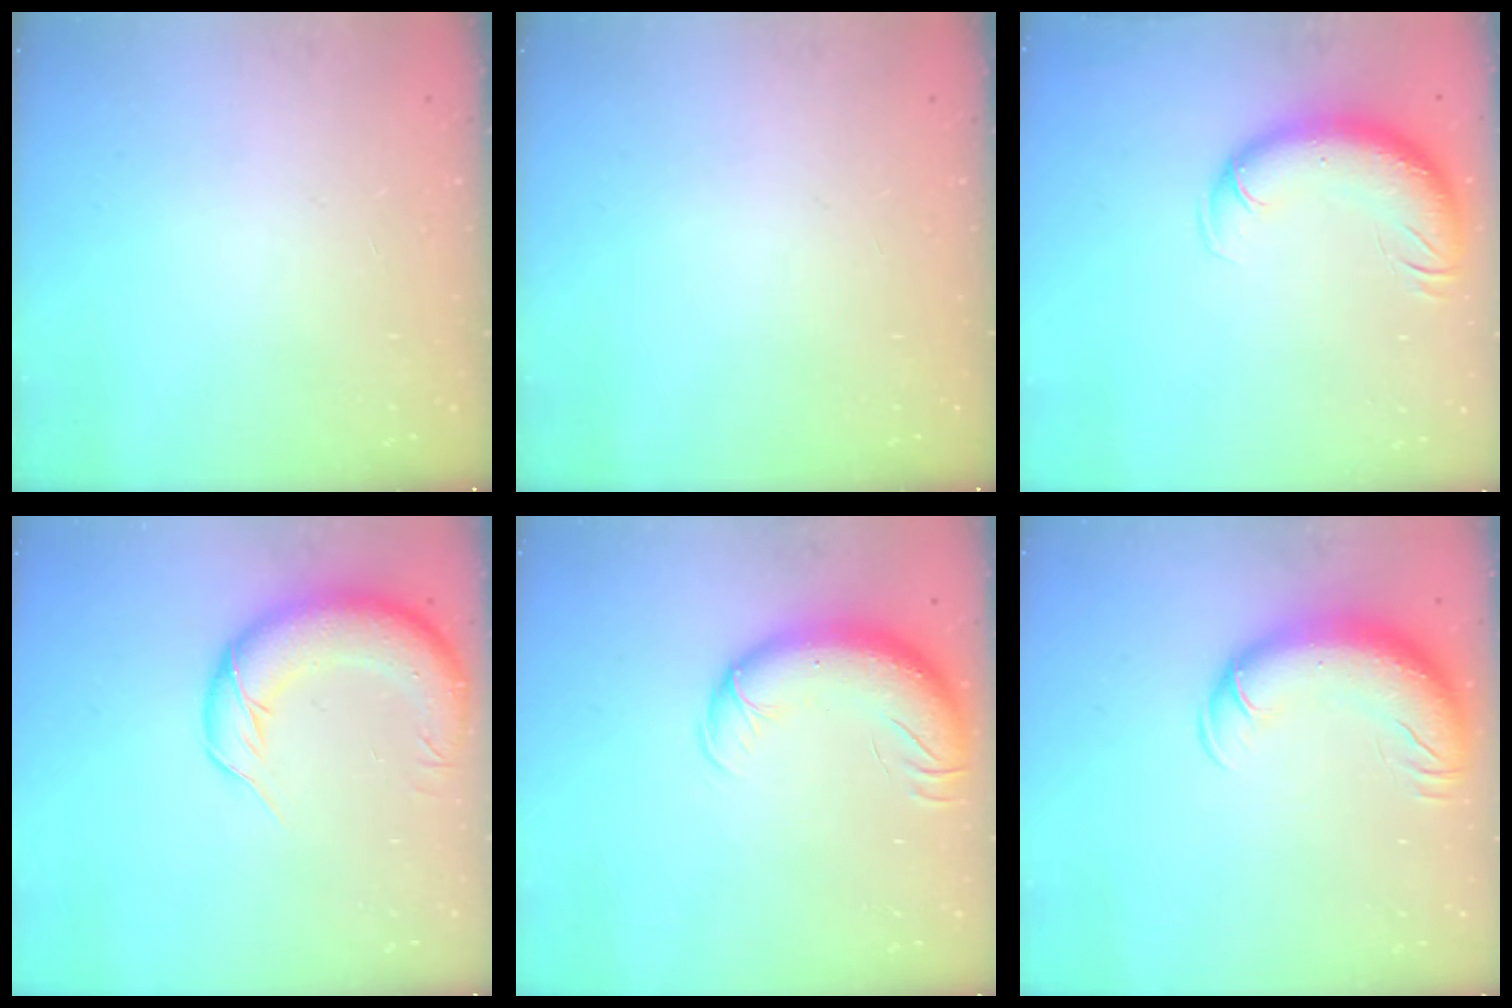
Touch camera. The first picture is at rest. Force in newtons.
{"total": 0.0}
{"total": 11.7, "press": 11.2, "slide": 3.2}
{"total": 13.7, "press": 13.3, "slide": 3.1}
{"total": 13.9, "press": 13.5, "slide": 3.1}
{"total": 13.4, "press": 13.0, "slide": 3.1}